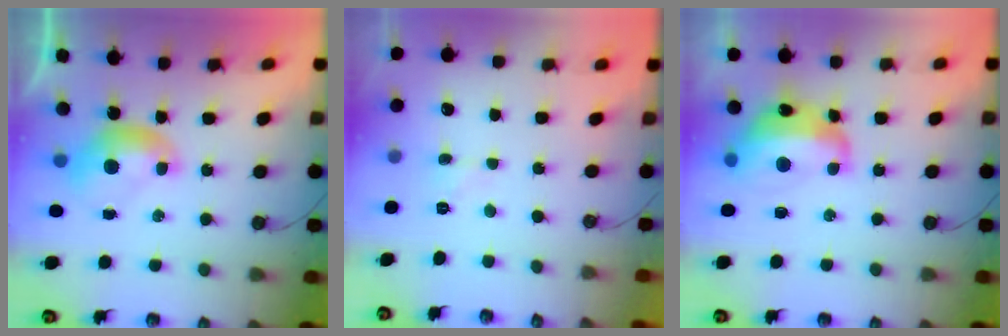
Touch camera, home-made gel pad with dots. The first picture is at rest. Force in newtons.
{"total": 0.0}
{"total": 8.1, "press": 8.1, "slide": 1.1}